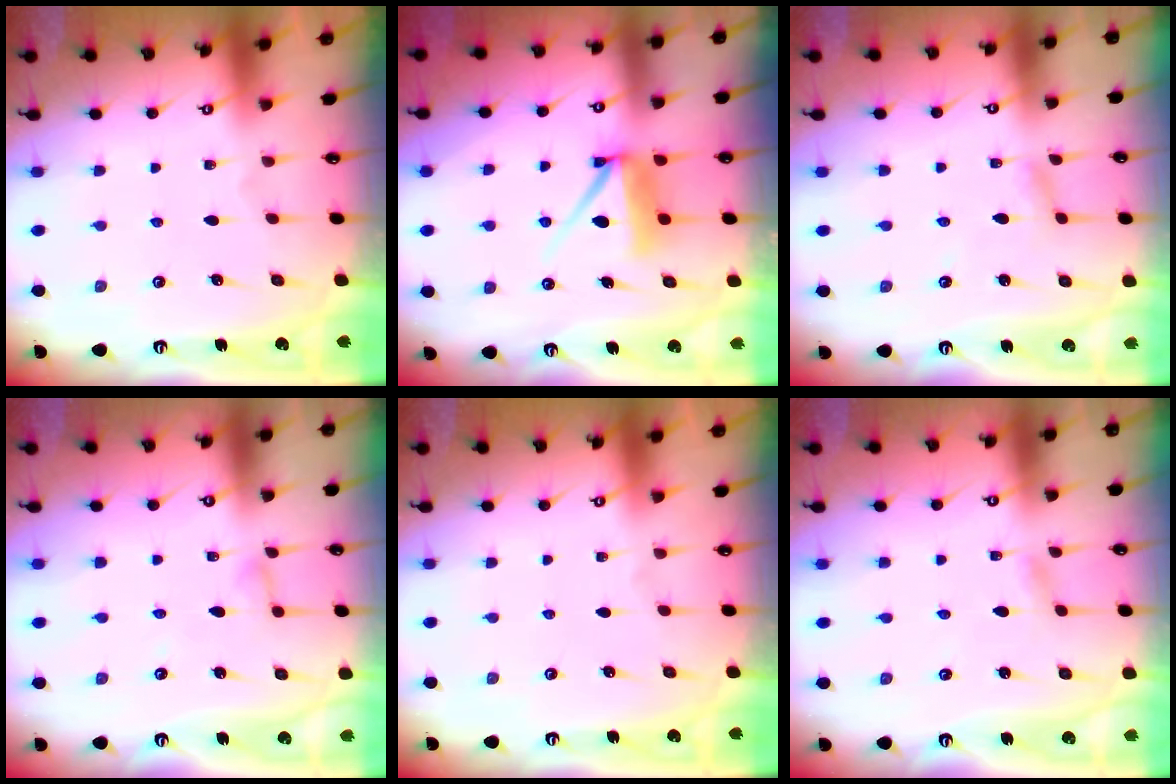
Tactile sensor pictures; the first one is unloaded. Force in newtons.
{"total": 8.7, "press": 8.6, "slide": 0.5}
{"total": 2.4, "press": 2.4, "slide": 0.2}
{"total": 2.9, "press": 2.9, "slide": 0.3}
{"total": 0.0}
{"total": 1.1, "press": 1.1, "slide": 0.1}